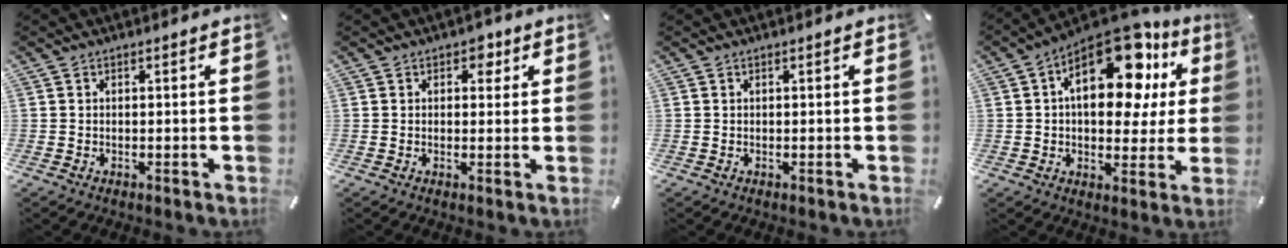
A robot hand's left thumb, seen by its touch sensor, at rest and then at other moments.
{"total": 3.3, "force": [1.3, 2.3, 1.9], "torque": [-0.002, -0.008, 0.013]}
{"total": 0.0}
{"total": 20.0, "force": [8.2, 10.9, 14.7], "torque": [-0.203, -0.048, 0.138]}